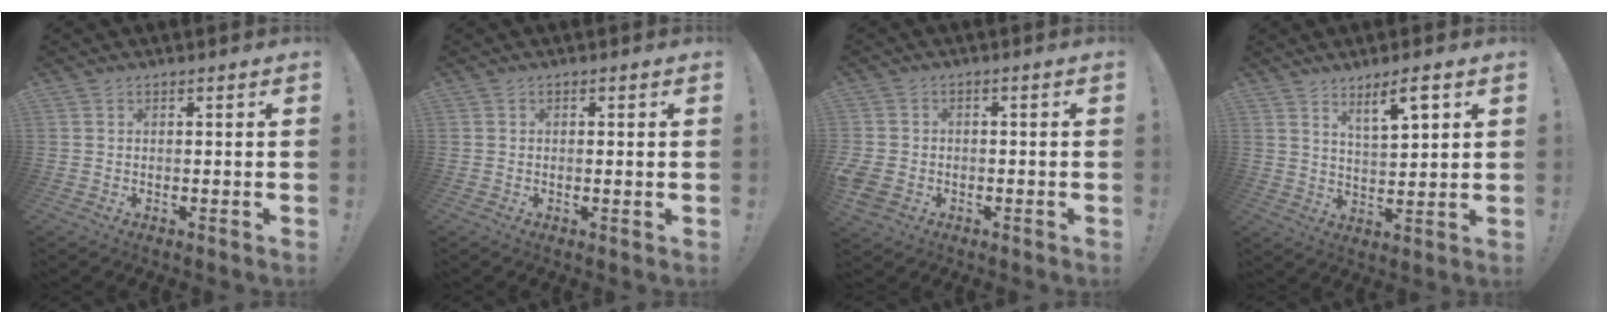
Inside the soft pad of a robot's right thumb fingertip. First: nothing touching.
{"total": 0.8, "force": [0.2, -0.3, 0.7], "torque": [-0.006, -0.005, 0.002]}
{"total": 4.5, "force": [-1.4, 3.6, 2.3], "torque": [-0.072, 0.001, -0.023]}
{"total": 7.1, "force": [4.9, 1.1, 5.0], "torque": [-0.075, -0.030, 0.080]}